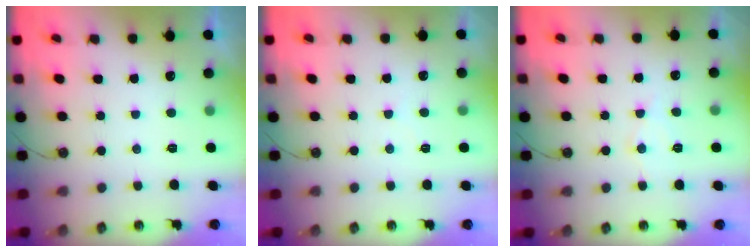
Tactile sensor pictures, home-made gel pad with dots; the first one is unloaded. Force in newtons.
{"total": 2.1, "press": 2.0, "slide": 0.4}
{"total": 6.7, "press": 6.6, "slide": 0.8}